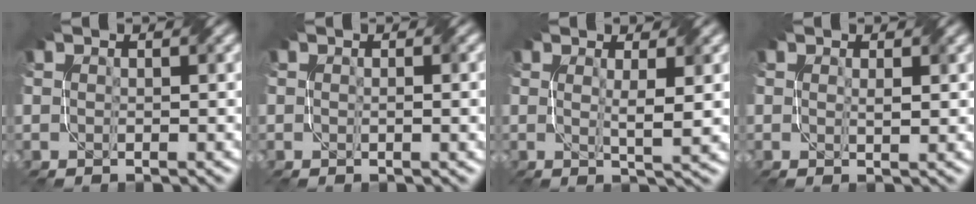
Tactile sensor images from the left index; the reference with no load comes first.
{"total": 1.7, "force": [0.1, 0.2, 1.7], "torque": [-0.023, 0.003, 0.000]}
{"total": 3.1, "force": [0.6, 0.4, 3.1], "torque": [-0.049, -0.005, 0.010]}
{"total": 1.0, "force": [0.4, 0.1, 1.0], "torque": [-0.018, -0.003, 0.008]}